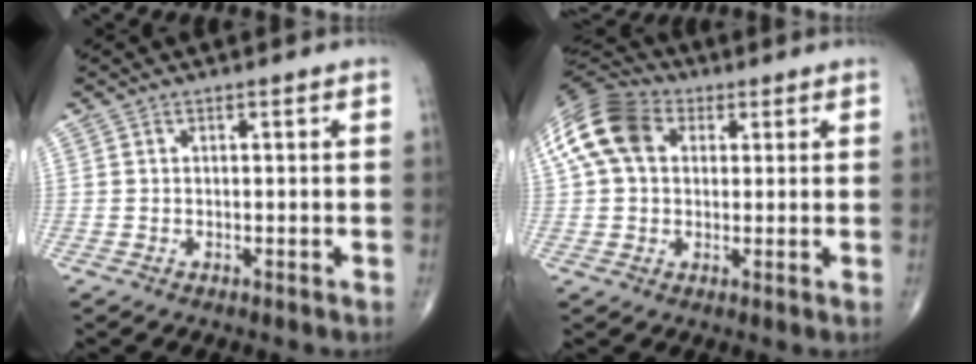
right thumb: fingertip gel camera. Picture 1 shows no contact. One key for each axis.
{"total": 13.6, "fx": 3.6, "fy": 9.7, "fz": 8.9, "tx": -0.176, "ty": 0.025, "tz": 0.056}